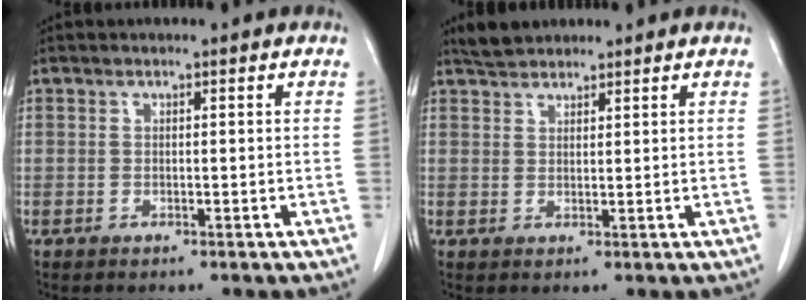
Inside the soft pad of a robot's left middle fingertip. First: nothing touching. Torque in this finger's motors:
{"motor_torque": [0.01, -0.02, -0.02, 0.00]}